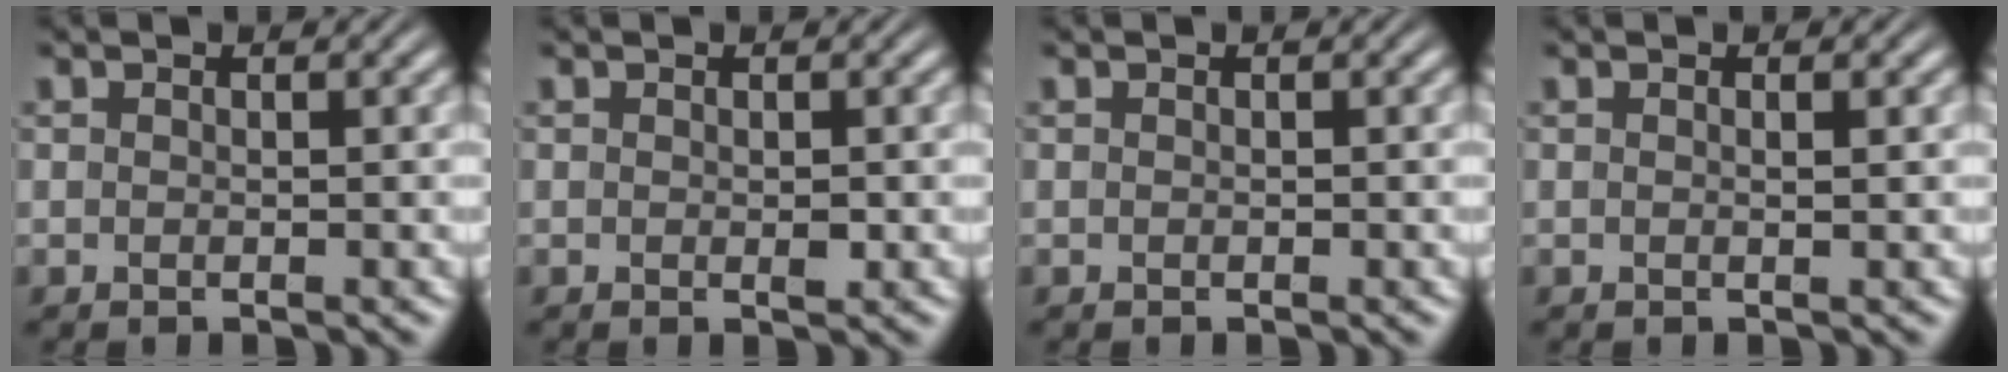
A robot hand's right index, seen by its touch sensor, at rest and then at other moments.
{"total": 0.6, "force": [-0.1, 0.3, 0.5], "torque": [-0.009, -0.004, -0.001]}
{"total": 0.0}
{"total": 0.5, "force": [0.1, -0.2, 0.5], "torque": [-0.006, 0.000, 0.001]}